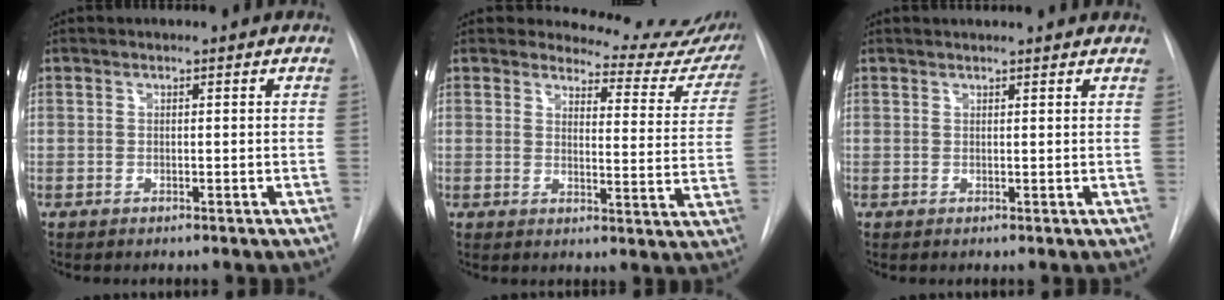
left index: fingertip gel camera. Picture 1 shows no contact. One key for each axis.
{"total": 14.0, "fx": 13.7, "fy": 2.6, "fz": 1.2, "tx": 0.016, "ty": -0.089, "tz": 0.130}
{"total": 5.6, "fx": 5.4, "fy": 0.4, "fz": 1.5, "tx": -0.018, "ty": 0.023, "tz": 0.054}